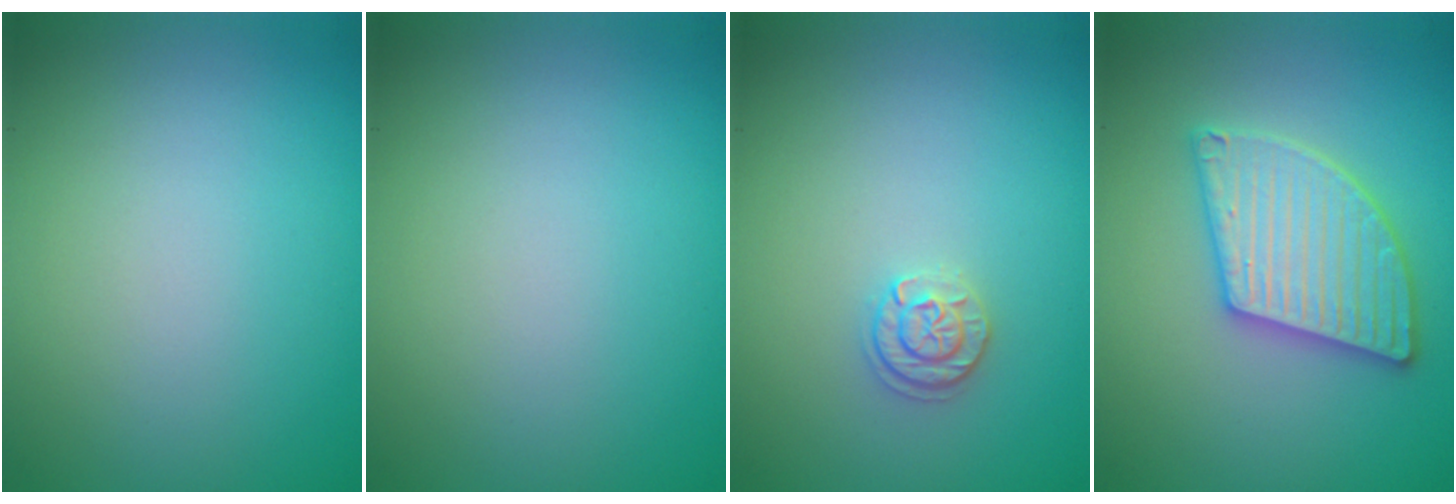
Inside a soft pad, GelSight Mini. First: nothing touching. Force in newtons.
{"total": 0.0}
{"total": 1.8, "press": 1.7, "slide": 0.4}
{"total": 5.5, "press": 5.4, "slide": 0.7}